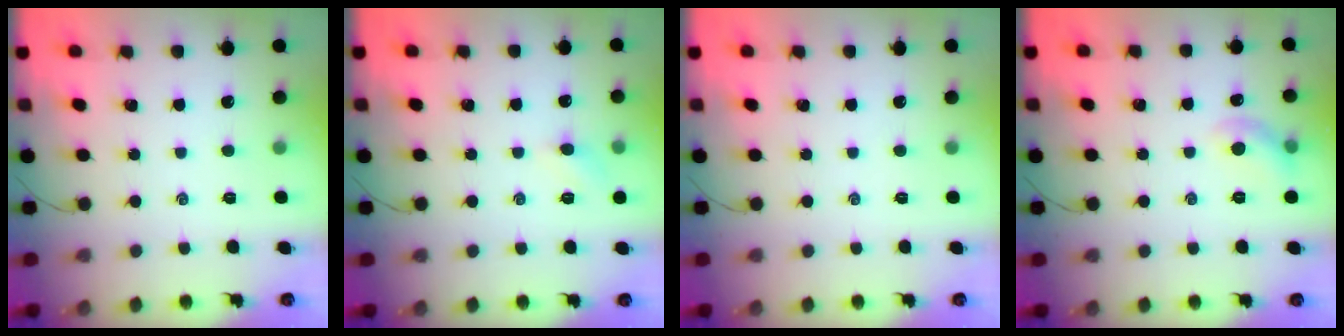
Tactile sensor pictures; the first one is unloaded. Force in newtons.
{"total": 4.8, "press": 4.6, "slide": 1.4}
{"total": 0.0}
{"total": 6.0, "press": 5.9, "slide": 1.2}